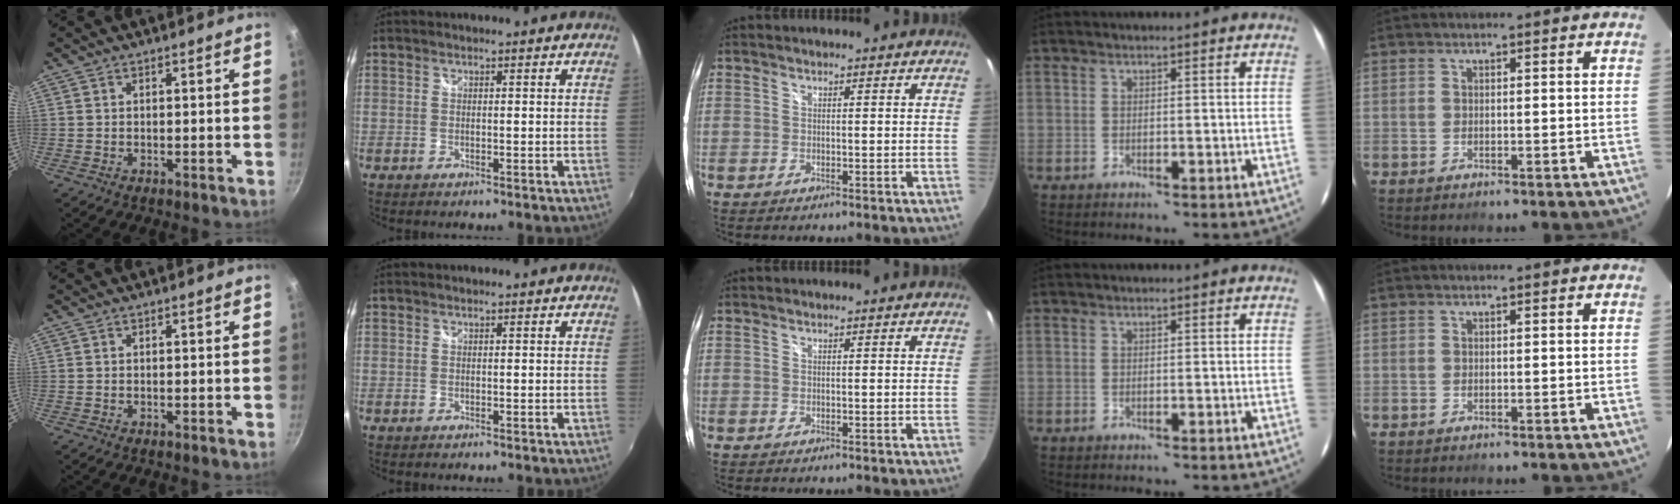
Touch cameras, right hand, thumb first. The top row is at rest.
{}